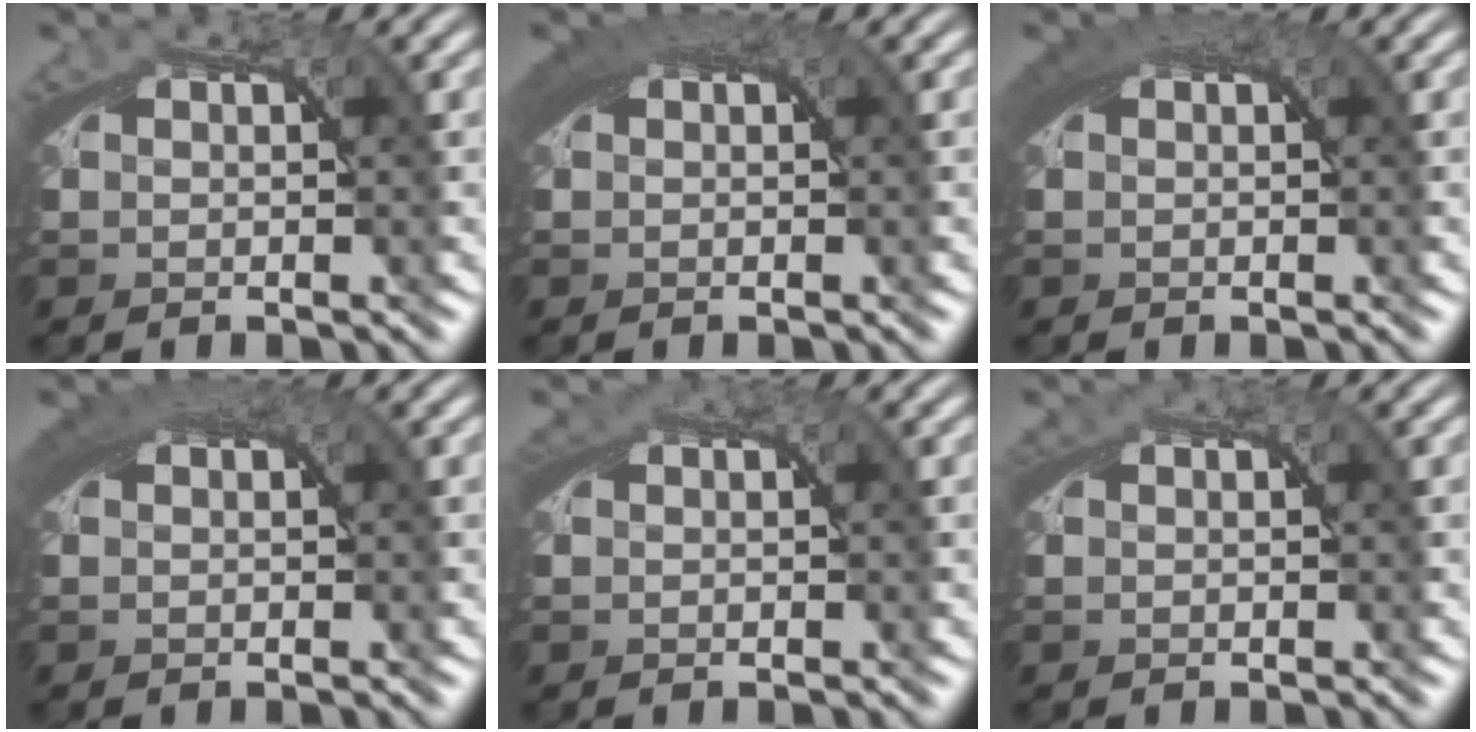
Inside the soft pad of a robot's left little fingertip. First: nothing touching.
{"total": 3.6, "force": [1.6, 1.2, 2.9], "torque": [-0.042, 0.013, 0.021]}
{"total": 3.3, "force": [1.6, 1.1, 2.7], "torque": [-0.038, 0.013, 0.020]}
{"total": 3.3, "force": [1.5, 1.1, 2.6], "torque": [-0.037, 0.013, 0.020]}
{"total": 1.2, "force": [0.6, 0.6, 0.8], "torque": [-0.011, 0.005, 0.007]}
{"total": 0.7, "force": [0.4, 0.4, 0.4], "torque": [-0.006, 0.002, 0.004]}